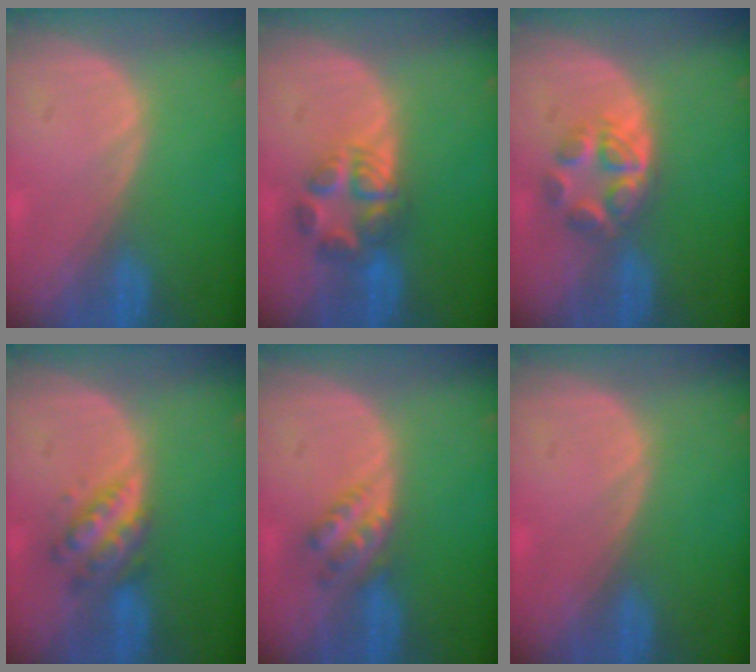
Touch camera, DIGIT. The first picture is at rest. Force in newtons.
{"total": 5.8, "press": 5.8, "slide": 0.5}
{"total": 5.3, "press": 5.0, "slide": 1.4}
{"total": 5.0, "press": 5.0, "slide": 0.1}
{"total": 4.5, "press": 3.9, "slide": 2.2}
{"total": 0.6, "press": 0.0, "slide": 0.6}